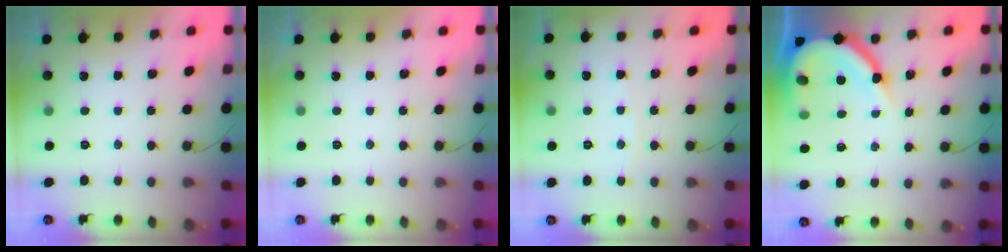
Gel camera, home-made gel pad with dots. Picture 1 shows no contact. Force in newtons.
{"total": 0.0}
{"total": 2.3, "press": 2.3, "slide": 0.3}
{"total": 13.3, "press": 13.2, "slide": 1.5}